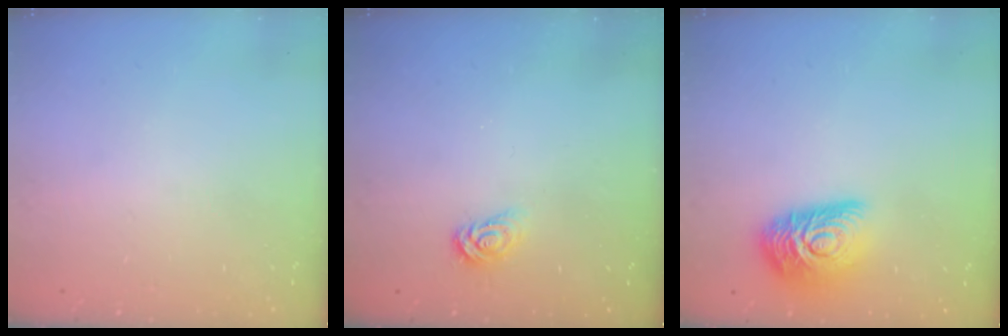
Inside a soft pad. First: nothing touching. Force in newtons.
{"total": 3.0, "press": 2.9, "slide": 0.3}
{"total": 14.6, "press": 14.6, "slide": 0.8}